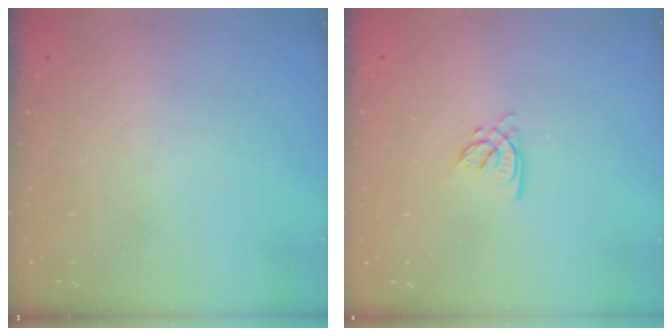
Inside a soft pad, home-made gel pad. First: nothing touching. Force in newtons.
{"total": 3.5, "press": 3.5, "slide": 0.2}